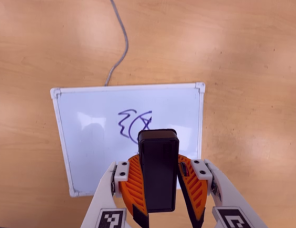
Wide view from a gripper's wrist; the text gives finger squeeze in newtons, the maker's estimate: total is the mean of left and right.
{"total": 10.4, "left": 10.9, "right": 9.9}